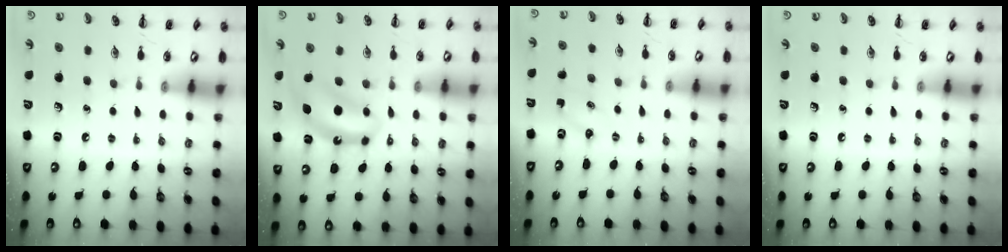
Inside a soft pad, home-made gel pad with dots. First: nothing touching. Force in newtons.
{"total": 8.2, "press": 8.0, "slide": 1.6}
{"total": 1.6, "press": 1.5, "slide": 0.5}
{"total": 0.0}